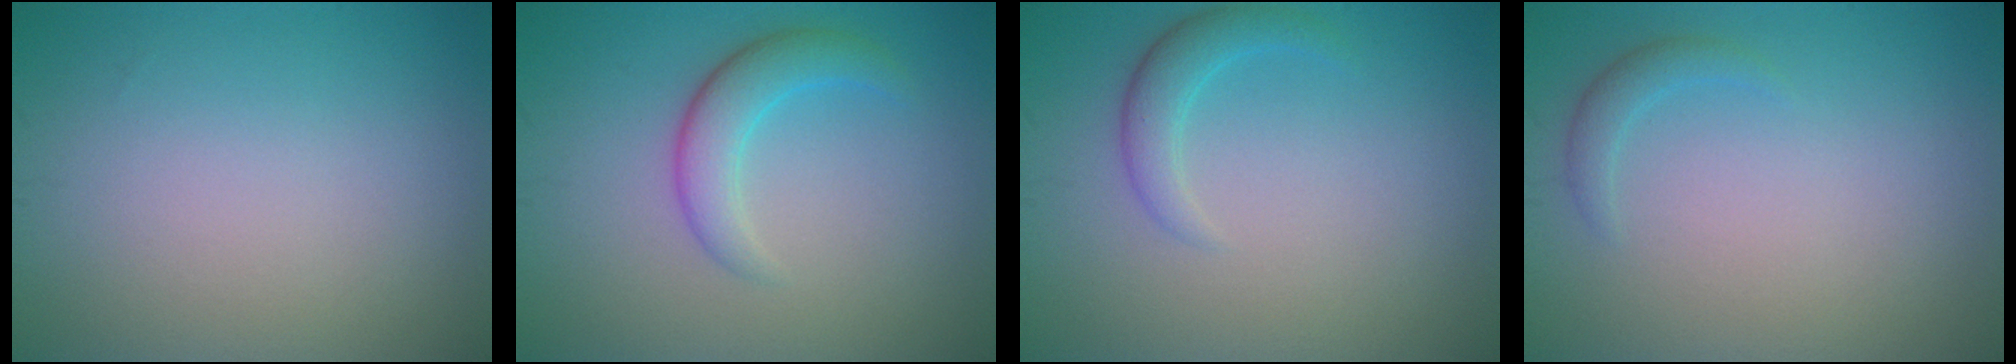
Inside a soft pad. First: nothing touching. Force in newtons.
{"total": 3.3, "press": 3.3, "slide": 0.2}
{"total": 2.2, "press": 2.2, "slide": 0.2}
{"total": 1.3, "press": 1.3, "slide": 0.2}